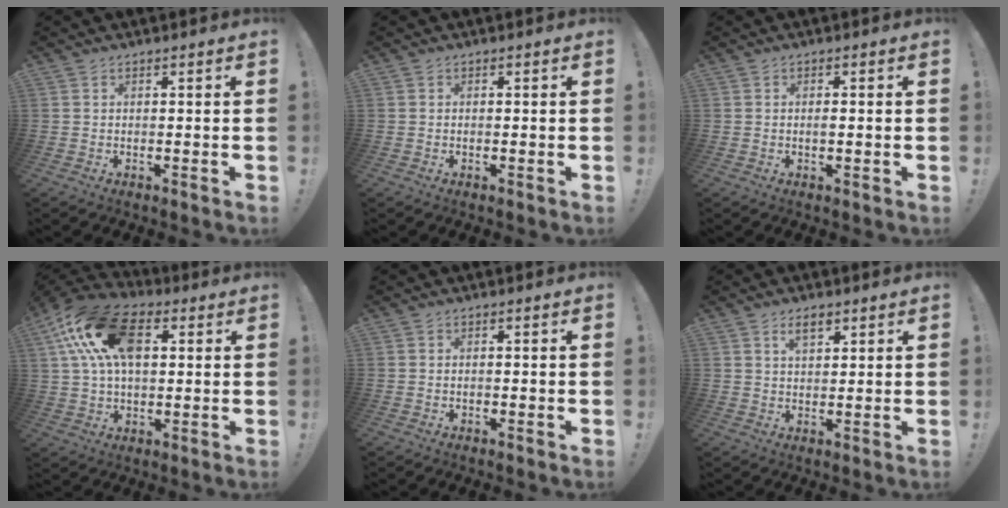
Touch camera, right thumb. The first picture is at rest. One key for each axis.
{"total": 0.0}
{"total": 1.1, "fx": -0.4, "fy": 0.2, "fz": 1.0, "tx": -0.016, "ty": 0.000, "tz": -0.008}
{"total": 20.2, "fx": 6.3, "fy": 11.9, "fz": 15.0, "tx": -0.271, "ty": -0.005, "tz": 0.106}
{"total": 0.0}
{"total": 4.1, "fx": 2.2, "fy": 1.9, "fz": 2.8, "tx": -0.040, "ty": -0.004, "tz": 0.036}